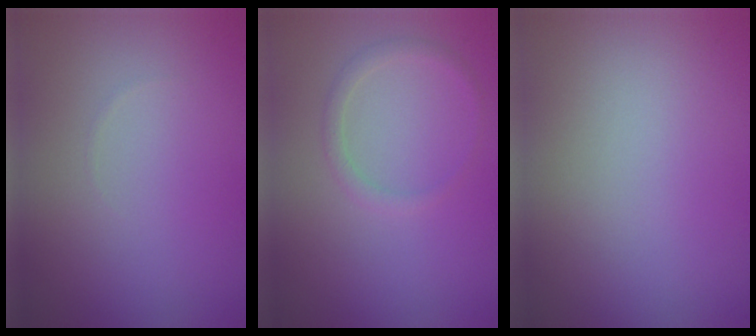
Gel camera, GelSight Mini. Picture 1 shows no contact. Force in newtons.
{"total": 1.3, "press": 1.3, "slide": 0.1}
{"total": 0.0}